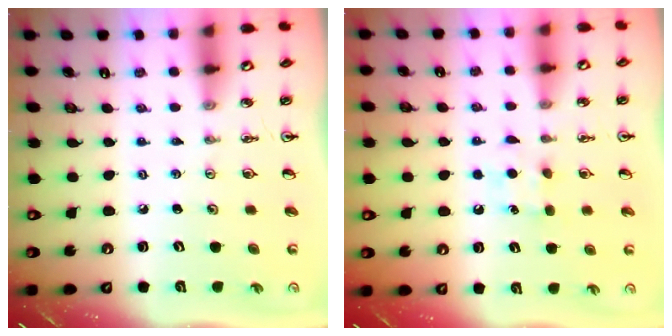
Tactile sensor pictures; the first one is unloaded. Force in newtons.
{"total": 5.6, "press": 5.5, "slide": 0.7}